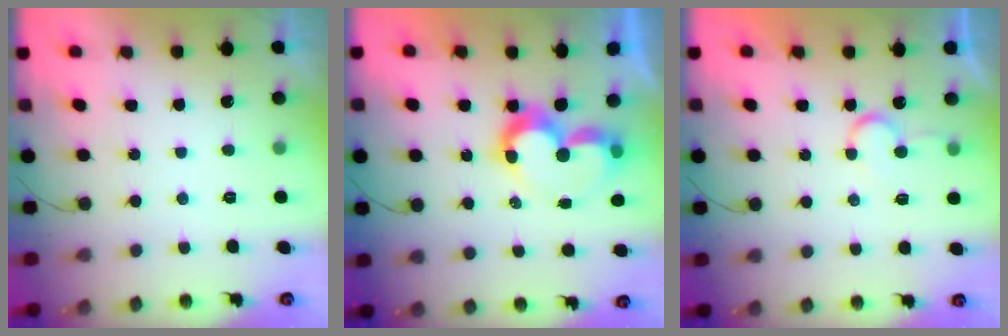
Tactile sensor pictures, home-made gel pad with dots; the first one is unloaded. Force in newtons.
{"total": 9.7, "press": 9.7, "slide": 0.9}
{"total": 6.4, "press": 6.4, "slide": 0.6}